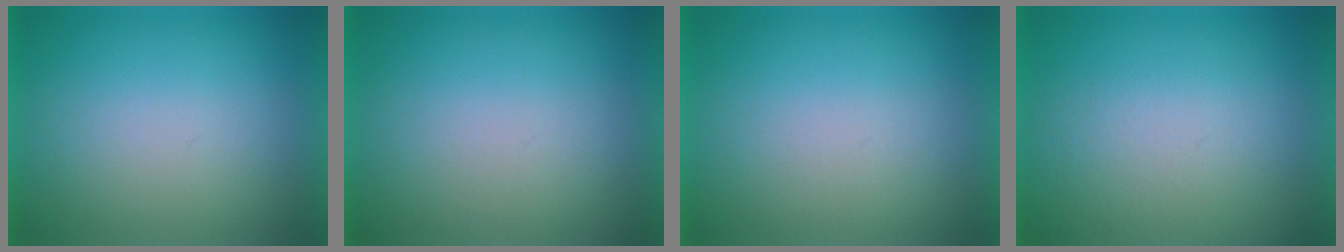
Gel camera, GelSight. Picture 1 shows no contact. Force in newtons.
{"total": 1.2}
{"total": 1.1}
{"total": 4.2}